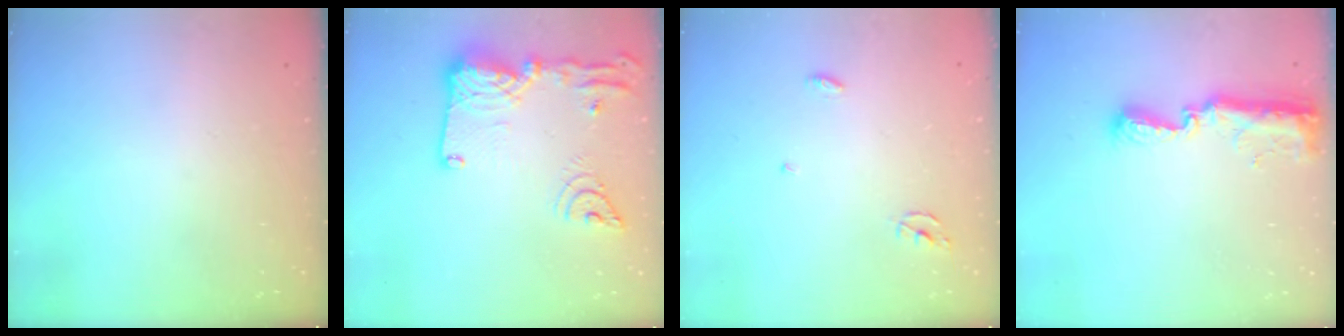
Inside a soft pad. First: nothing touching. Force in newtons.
{"total": 20.1, "press": 19.9, "slide": 2.3}
{"total": 3.1, "press": 3.1, "slide": 0.2}
{"total": 11.2, "press": 10.1, "slide": 4.8}